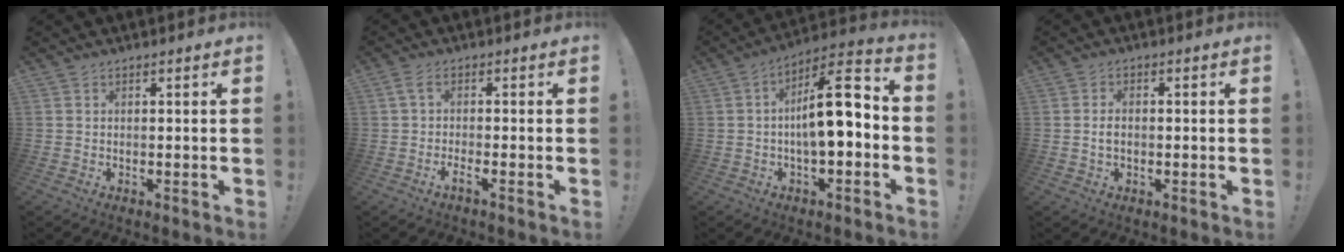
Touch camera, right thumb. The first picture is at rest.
{"total": 3.1, "force": [-0.5, -0.1, 3.0], "torque": [-0.067, -0.012, -0.009]}
{"total": 14.7, "force": [-0.4, 5.2, 13.7], "torque": [-0.197, 0.003, -0.011]}
{"total": 2.6, "force": [-0.2, 1.5, 2.0], "torque": [-0.030, 0.004, -0.005]}